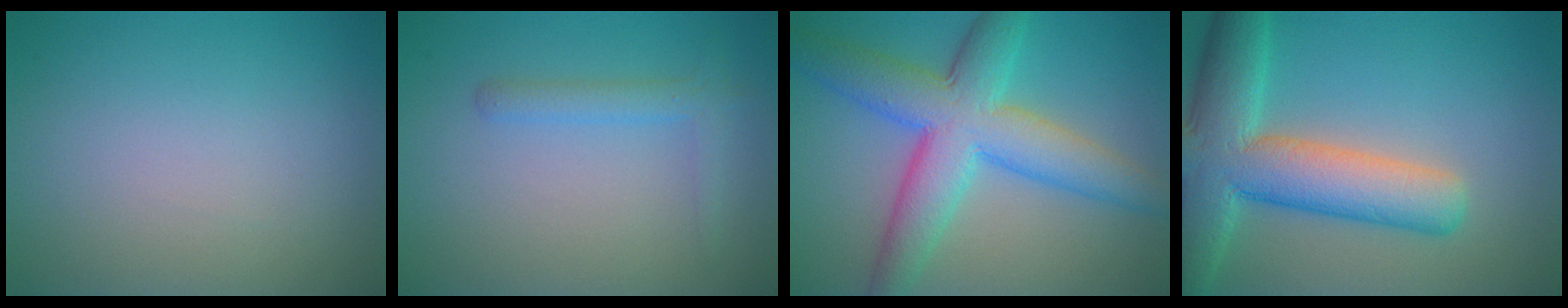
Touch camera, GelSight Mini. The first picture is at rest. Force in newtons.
{"total": 1.9, "press": 1.9, "slide": 0.1}
{"total": 8.7, "press": 8.7, "slide": 0.1}
{"total": 10.0, "press": 9.9, "slide": 0.8}